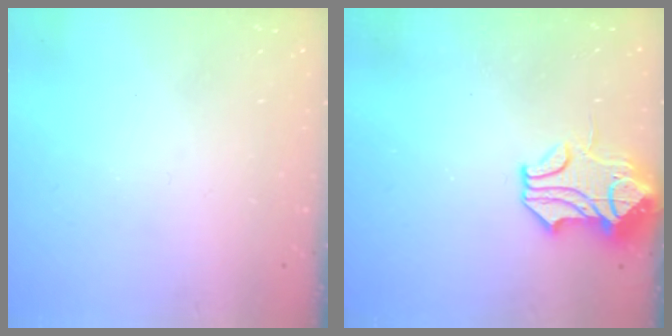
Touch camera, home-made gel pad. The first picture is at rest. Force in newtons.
{"total": 2.2, "press": 1.6, "slide": 1.5}